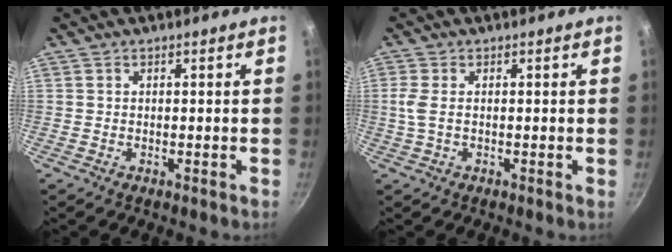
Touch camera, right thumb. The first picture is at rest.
{"total": 2.8, "force": [0.1, 1.1, 2.6], "torque": [-0.066, 0.002, -0.001]}